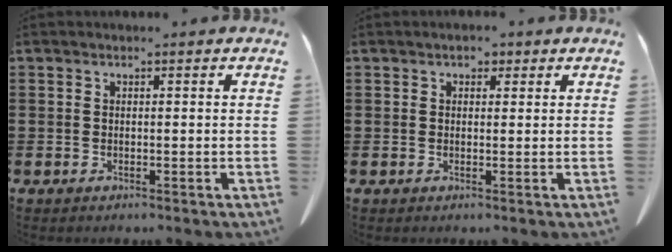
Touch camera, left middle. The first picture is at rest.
{"total": 1.5, "force": [1.0, 0.9, 0.6], "torque": [-0.007, 0.002, 0.017]}